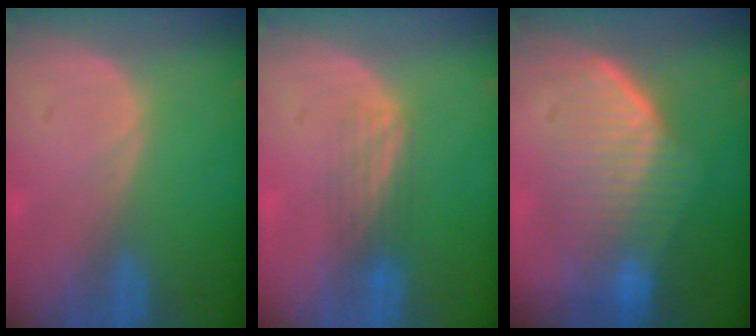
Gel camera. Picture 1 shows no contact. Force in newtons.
{"total": 2.7, "press": 2.6, "slide": 0.8}
{"total": 7.8, "press": 7.7, "slide": 0.6}